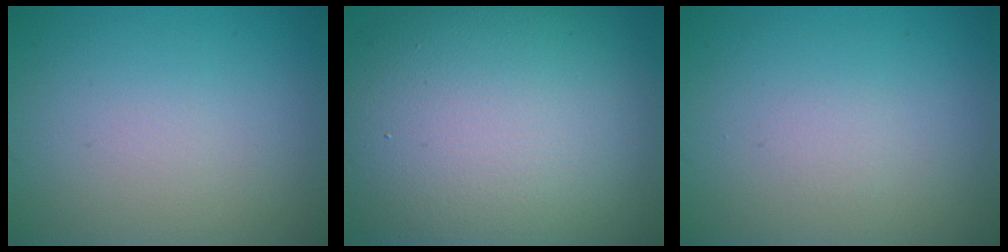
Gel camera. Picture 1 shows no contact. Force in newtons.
{"total": 16.0, "press": 15.9, "slide": 0.8}
{"total": 0.5, "press": 0.5, "slide": 0.0}